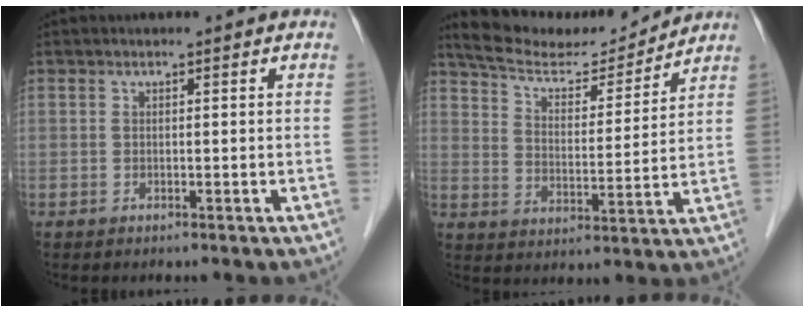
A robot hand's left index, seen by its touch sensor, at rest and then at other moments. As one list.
[{"total": 12.4, "force": [12.0, 1.3, 3.0], "torque": [-0.054, 0.003, 0.201]}]